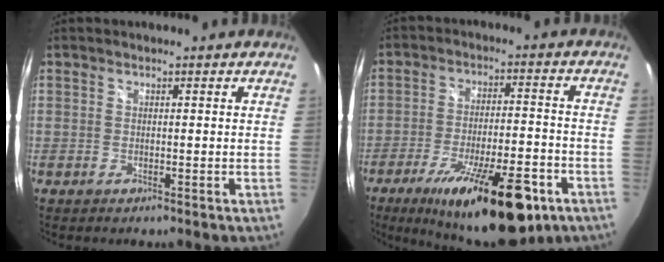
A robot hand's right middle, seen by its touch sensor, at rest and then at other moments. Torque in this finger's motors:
{"motor_torque": [1.30, -0.84, 1.05, 0.21]}